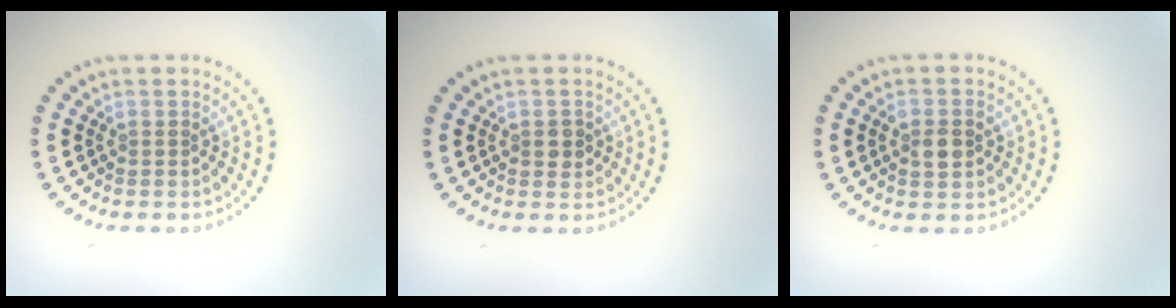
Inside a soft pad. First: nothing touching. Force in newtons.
{"total": 1.4, "press": 1.4, "slide": 0.1}
{"total": 2.6, "press": 2.5, "slide": 0.3}